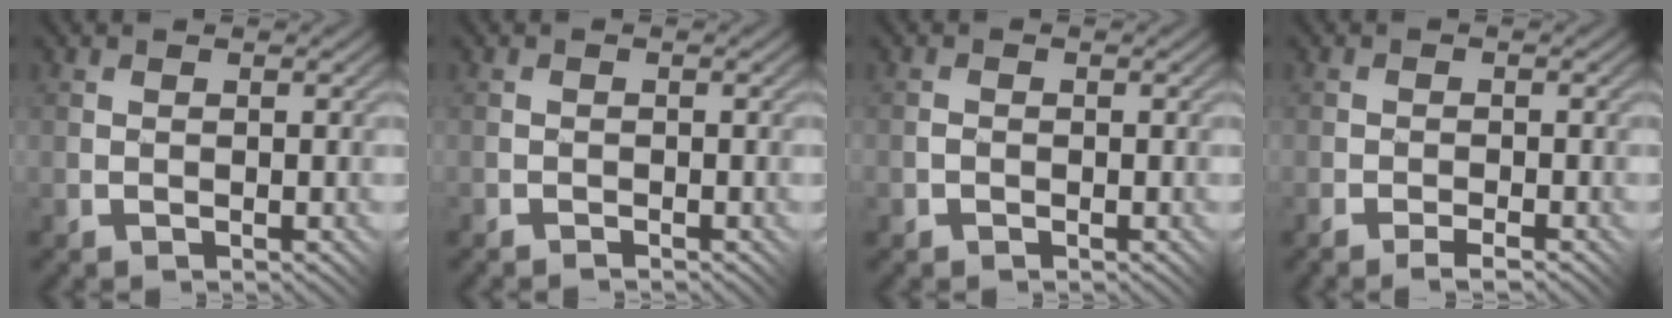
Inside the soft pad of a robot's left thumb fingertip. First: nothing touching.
{"total": 0.7, "force": [-0.3, 0.1, -0.6], "torque": [0.016, 0.001, -0.011]}
{"total": 0.7, "force": [-0.3, 0.6, 0.0], "torque": [0.004, 0.001, -0.010]}
{"total": 1.8, "force": [-1.5, 0.5, 0.9], "torque": [-0.011, 0.002, -0.027]}